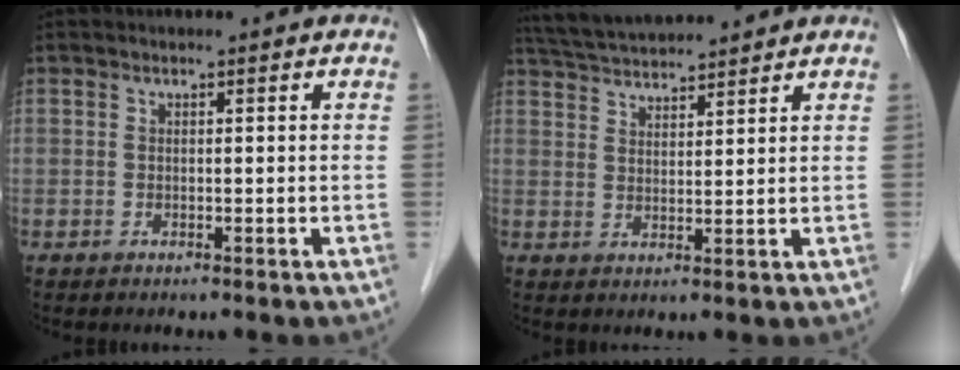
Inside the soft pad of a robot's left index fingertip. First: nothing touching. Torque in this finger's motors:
{"motor_torque": [-0.19, -0.76, 0.29, 0.14]}